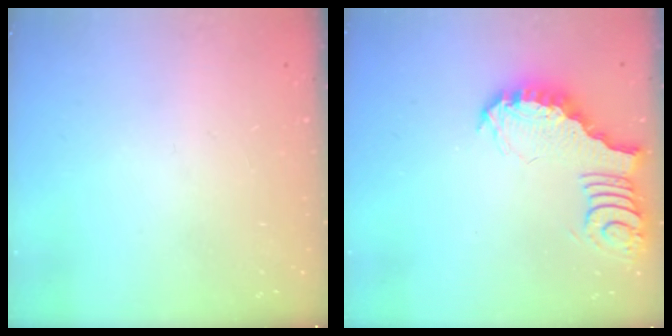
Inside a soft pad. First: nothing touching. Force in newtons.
{"total": 3.9, "press": 3.8, "slide": 0.6}